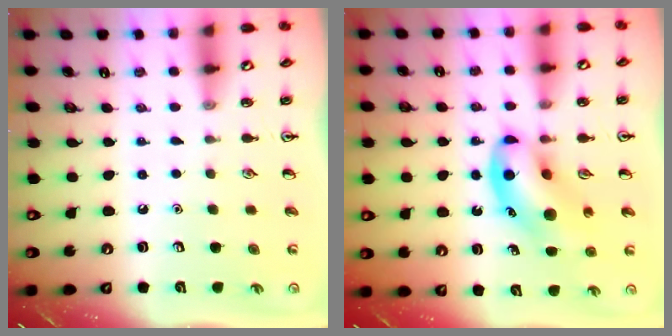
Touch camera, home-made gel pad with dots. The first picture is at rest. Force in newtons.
{"total": 11.6, "press": 11.2, "slide": 3.1}